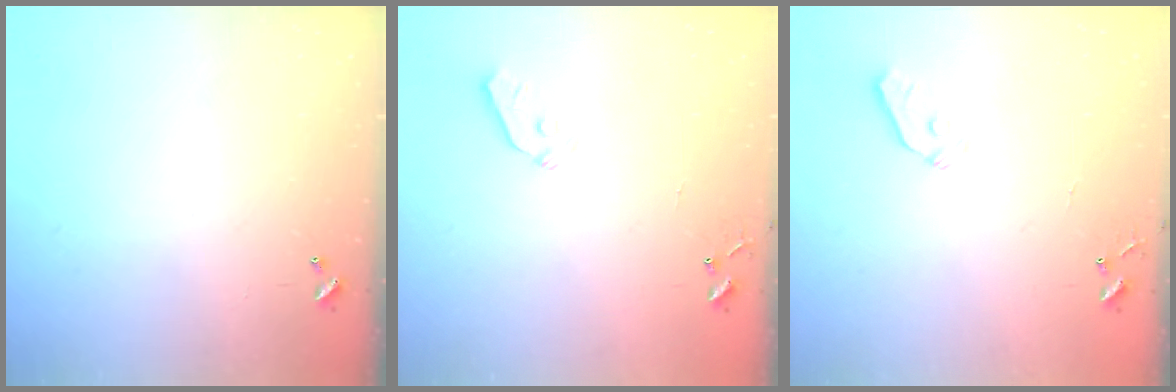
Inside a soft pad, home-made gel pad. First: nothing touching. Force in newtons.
{"total": 3.8, "press": 3.7, "slide": 0.7}
{"total": 5.2, "press": 5.2, "slide": 0.6}